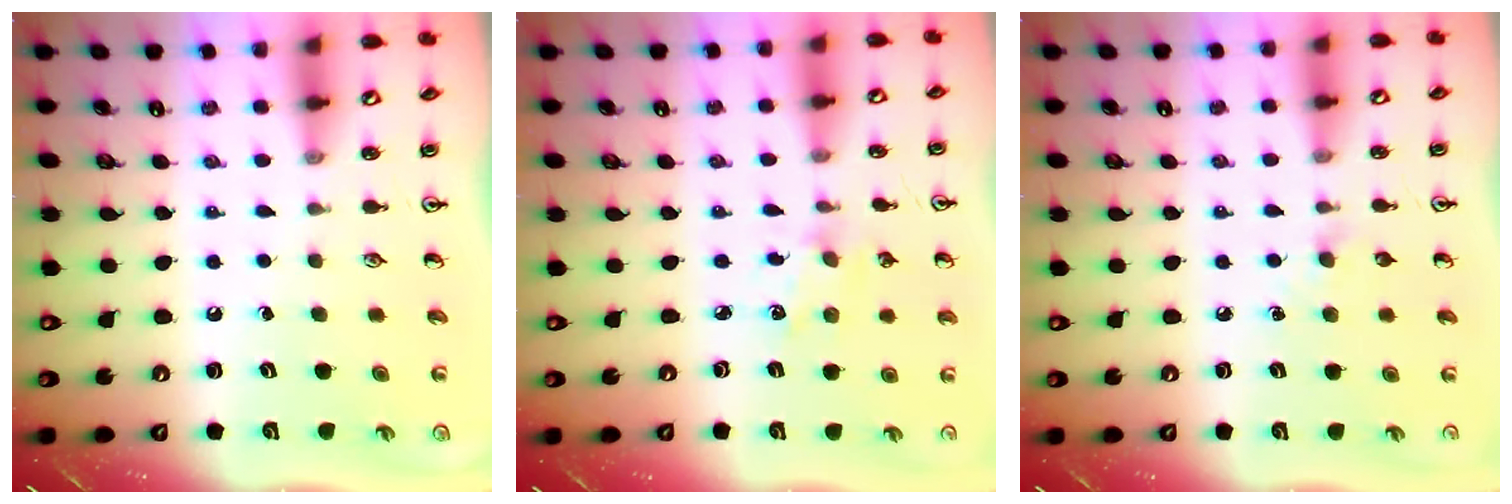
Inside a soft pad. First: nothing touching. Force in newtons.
{"total": 2.0, "press": 2.0, "slide": 0.5}
{"total": 3.5, "press": 3.4, "slide": 0.6}